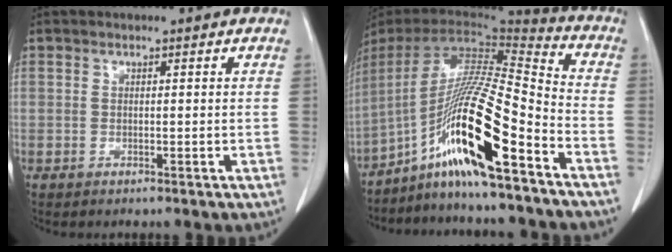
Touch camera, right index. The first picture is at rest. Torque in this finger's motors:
{"motor_torque": [1.93, -0.21, 1.02, 0.21]}